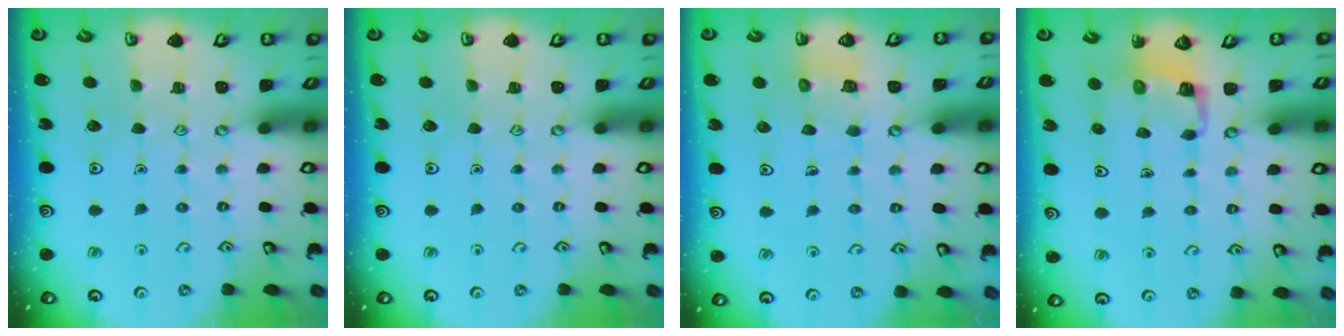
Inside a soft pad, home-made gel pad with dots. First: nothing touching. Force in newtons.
{"total": 0.0}
{"total": 5.3, "press": 5.3, "slide": 0.5}
{"total": 3.5, "press": 3.5, "slide": 0.2}